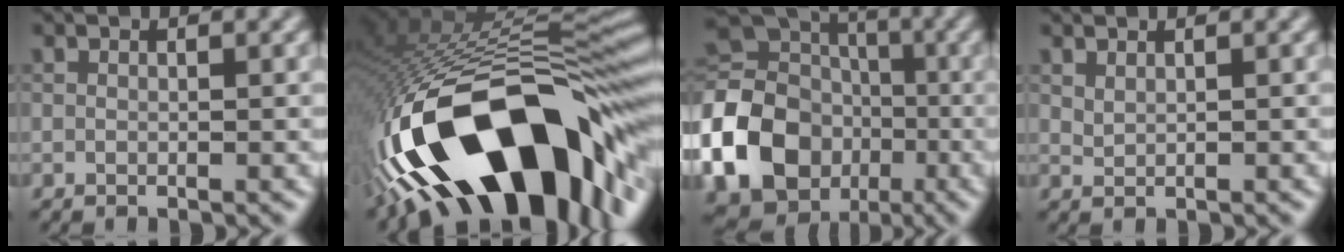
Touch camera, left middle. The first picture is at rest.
{"total": 18.5, "force": [-8.1, 7.8, 14.7], "torque": [-0.246, 0.013, -0.135]}
{"total": 18.4, "force": [-5.8, 15.7, 7.7], "torque": [-0.185, -0.023, -0.138]}
{"total": 0.7, "force": [0.6, 0.2, 0.2], "torque": [-0.007, 0.000, 0.011]}